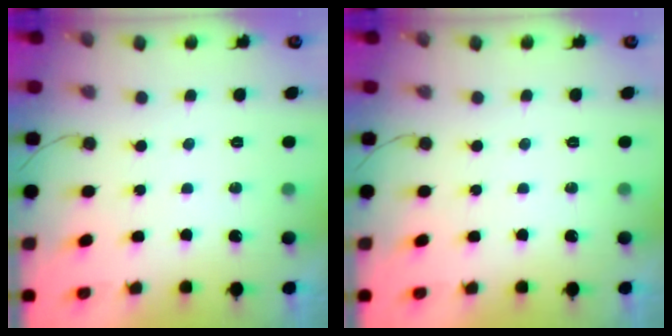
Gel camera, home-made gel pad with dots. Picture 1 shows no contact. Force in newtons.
{"total": 0.0}